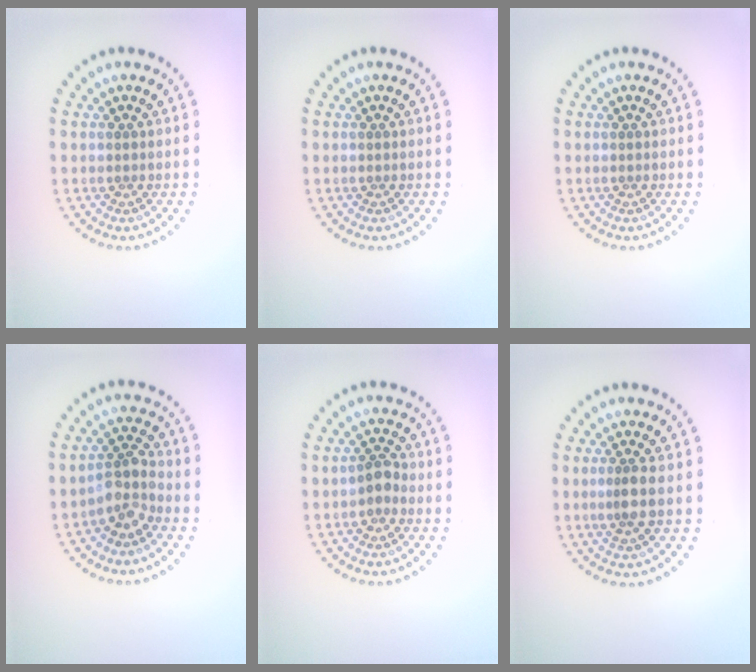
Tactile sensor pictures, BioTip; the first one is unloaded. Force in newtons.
{"total": 0.0}
{"total": 0.0}
{"total": 2.8, "press": 2.2, "slide": 1.8}
{"total": 1.5, "press": 1.3, "slide": 0.7}
{"total": 1.9, "press": 1.5, "slide": 1.2}